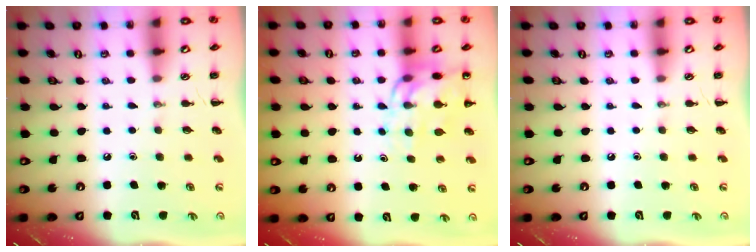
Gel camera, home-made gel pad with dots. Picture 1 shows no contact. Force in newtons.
{"total": 12.3, "press": 12.0, "slide": 2.9}
{"total": 0.0}